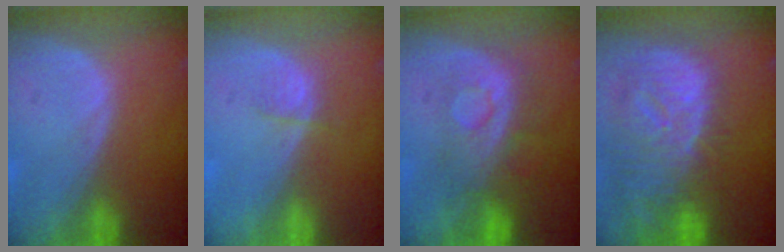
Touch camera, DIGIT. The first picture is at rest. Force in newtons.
{"total": 1.9, "press": 1.7, "slide": 0.8}
{"total": 7.8, "press": 7.5, "slide": 2.0}
{"total": 12.4, "press": 10.7, "slide": 6.3}